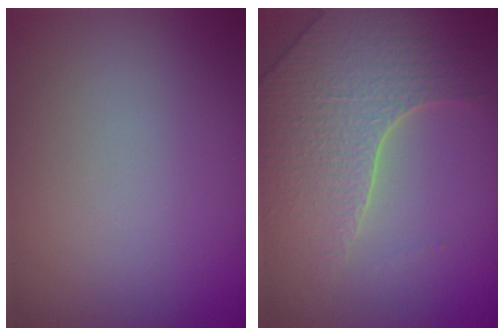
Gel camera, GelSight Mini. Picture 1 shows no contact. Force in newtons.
{"total": 4.3, "press": 4.2, "slide": 0.8}